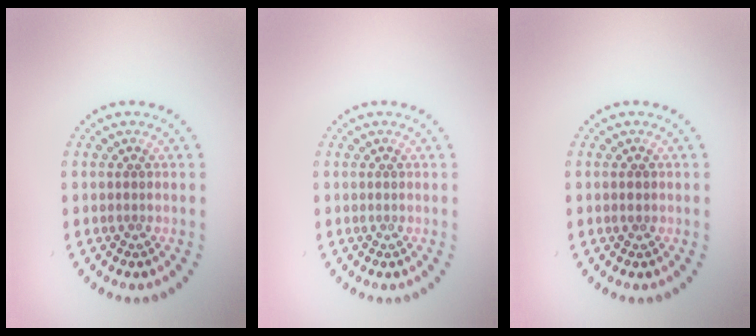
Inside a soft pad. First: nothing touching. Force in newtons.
{"total": 0.0}
{"total": 0.9, "press": 0.9, "slide": 0.1}